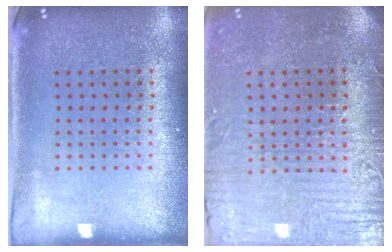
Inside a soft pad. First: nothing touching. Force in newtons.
{"total": 4.1, "press": 3.8, "slide": 1.6}